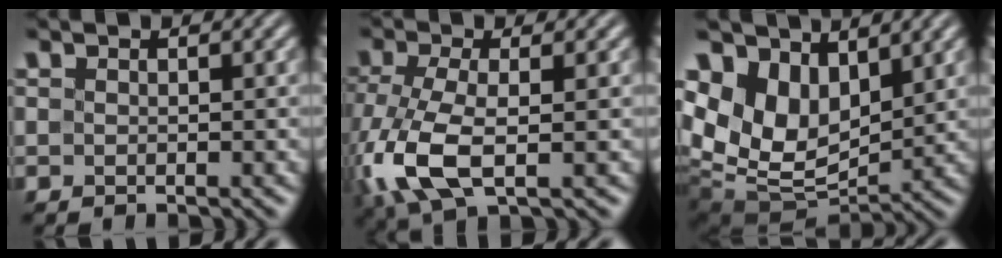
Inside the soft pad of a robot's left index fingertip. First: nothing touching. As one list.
[{"total": 7.4, "force": [-2.1, 3.3, 6.3], "torque": [-0.156, -0.009, -0.050]}, {"total": 10.0, "force": [3.7, 6.8, 6.3], "torque": [-0.135, -0.001, 0.074]}]